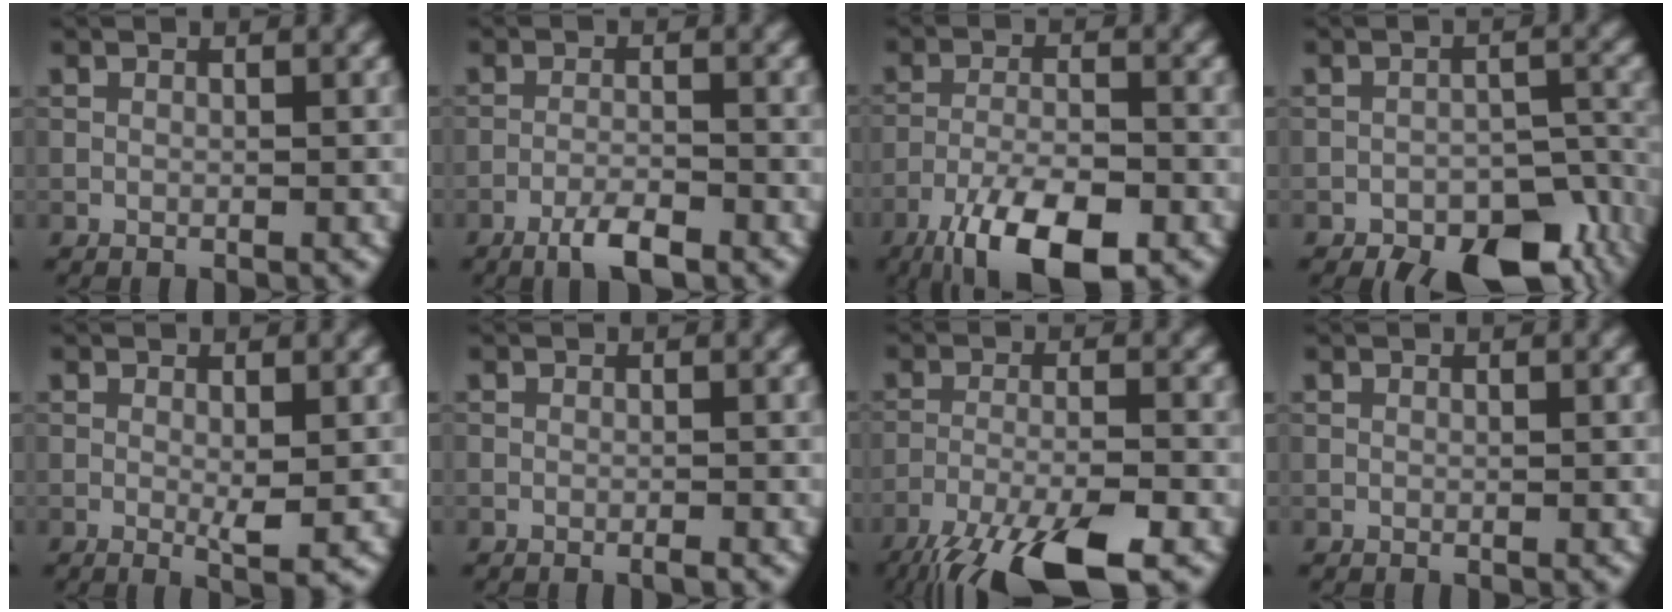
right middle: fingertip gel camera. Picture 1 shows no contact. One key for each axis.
{"total": 3.1, "fx": -2.2, "fy": 0.6, "fz": 2.1, "tx": -0.043, "ty": 0.001, "tz": -0.045}
{"total": 9.7, "fx": -6.2, "fy": 3.2, "fz": 6.8, "tx": -0.128, "ty": -0.012, "tz": -0.115}
{"total": 9.6, "fx": -6.3, "fy": 4.6, "fz": 5.4, "tx": -0.056, "ty": -0.016, "tz": -0.086}
{"total": 1.8, "fx": 0.0, "fy": 0.2, "fz": 1.8, "tx": -0.029, "ty": -0.008, "tz": -0.001}
{"total": 0.6, "fx": -0.5, "fy": 0.0, "fz": 0.4, "tx": -0.005, "ty": -0.002, "tz": -0.009}
{"total": 10.6, "fx": -7.5, "fy": 2.2, "fz": 7.1, "tx": -0.132, "ty": -0.012, "tz": -0.137}
{"total": 0.0}